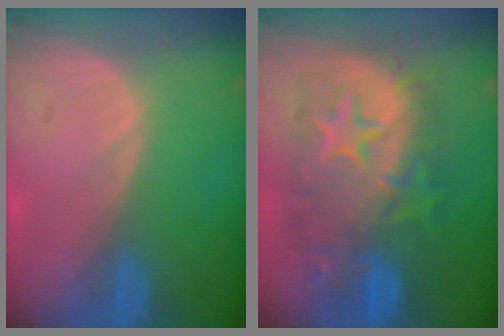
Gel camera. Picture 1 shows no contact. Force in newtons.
{"total": 12.6, "press": 12.5, "slide": 1.2}